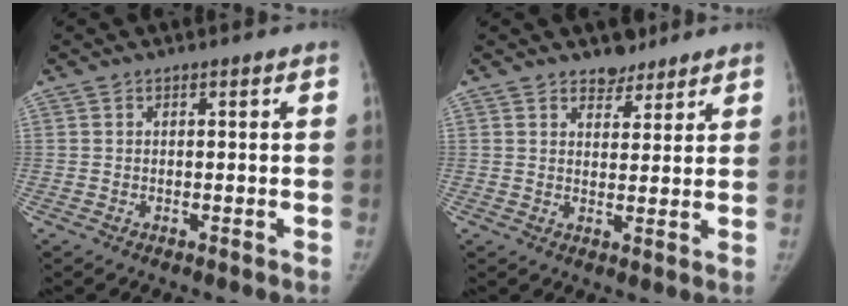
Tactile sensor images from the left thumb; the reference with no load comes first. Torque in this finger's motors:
{"motor_torque": [-0.31, -0.18, -0.17, 0.39, -0.05]}